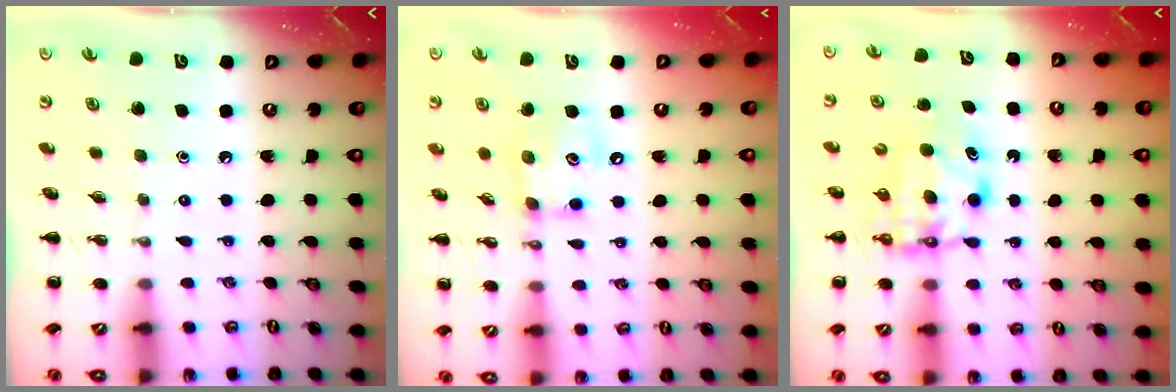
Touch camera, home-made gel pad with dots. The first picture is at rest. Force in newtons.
{"total": 9.7, "press": 9.7, "slide": 0.8}
{"total": 6.3, "press": 6.3, "slide": 1.0}